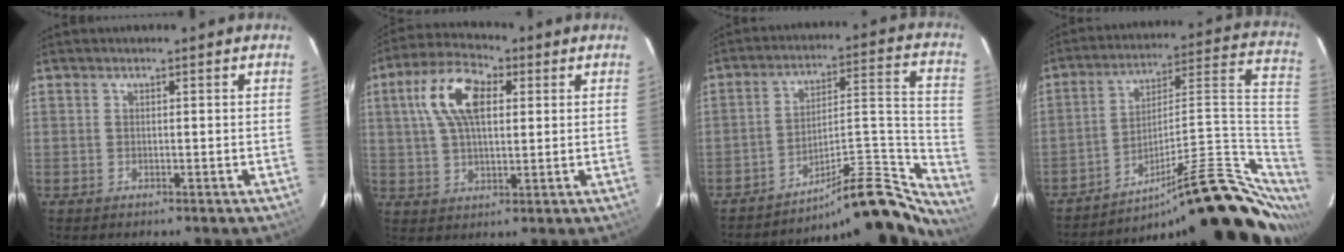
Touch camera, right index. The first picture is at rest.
{"total": 12.2, "force": [3.5, 6.2, 9.9], "torque": [-0.193, 0.029, 0.060]}
{"total": 20.8, "force": [-18.9, 3.2, 8.0], "torque": [-0.087, 0.038, -0.274]}
{"total": 24.4, "force": [-12.1, 6.6, 20.1], "torque": [-0.256, 0.028, -0.177]}